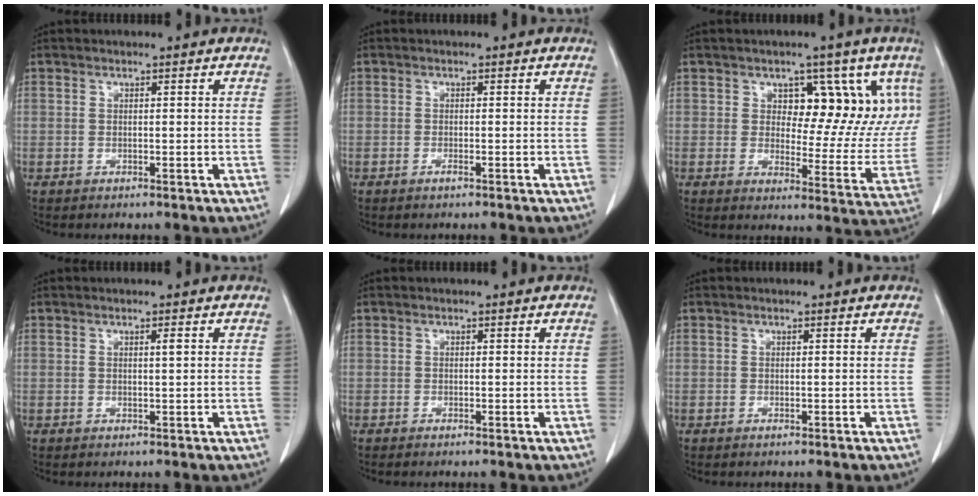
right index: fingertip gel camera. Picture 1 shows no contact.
{"total": 0.7, "force": [-0.5, 0.0, 0.5], "torque": [-0.012, 0.000, -0.009]}
{"total": 12.1, "force": [5.1, 7.0, 8.5], "torque": [-0.085, 0.008, 0.077]}
{"total": 0.7, "force": [0.2, 0.0, 0.7], "torque": [-0.012, 0.001, 0.005]}
{"total": 0.6, "force": [-0.5, 0.0, 0.3], "torque": [-0.010, -0.002, -0.009]}
{"total": 0.0}